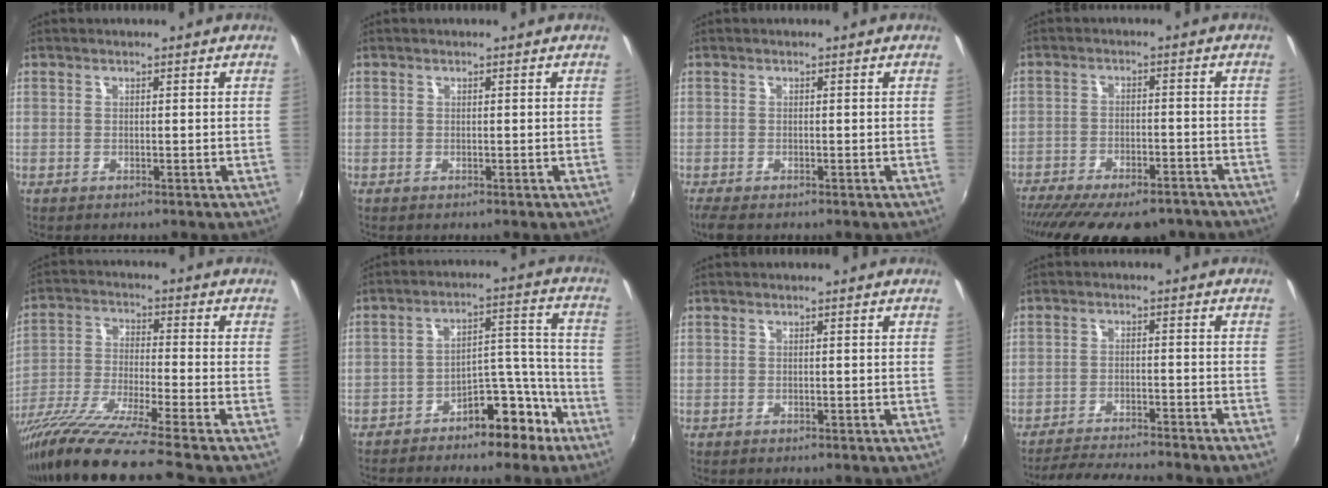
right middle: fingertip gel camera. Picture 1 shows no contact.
{"total": 0.0}
{"total": 2.7, "force": [-2.0, 0.9, 1.6], "torque": [-0.034, -0.015, -0.034]}
{"total": 20.6, "force": [-16.6, 7.0, 10.1], "torque": [-0.202, -0.035, -0.231]}
{"total": 17.8, "force": [-14.6, -1.7, 10.0], "torque": [-0.187, -0.059, -0.263]}
{"total": 10.5, "force": [-8.2, 4.5, 4.8], "torque": [-0.059, 0.052, -0.116]}
{"total": 0.0}
{"total": 10.5, "force": [-9.6, -0.4, 4.3], "torque": [-0.097, -0.005, -0.146]}